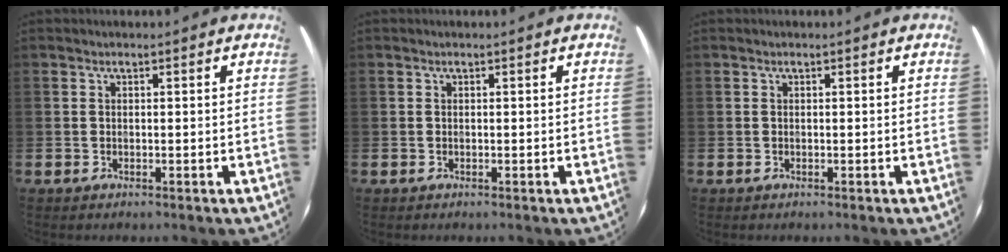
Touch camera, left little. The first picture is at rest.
{"total": 0.0}
{"total": 0.0}